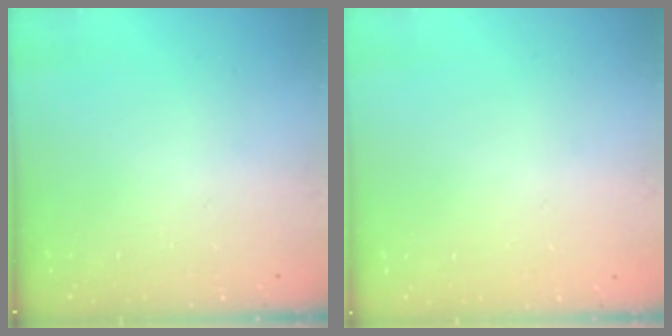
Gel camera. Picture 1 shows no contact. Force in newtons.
{"total": 0.0}